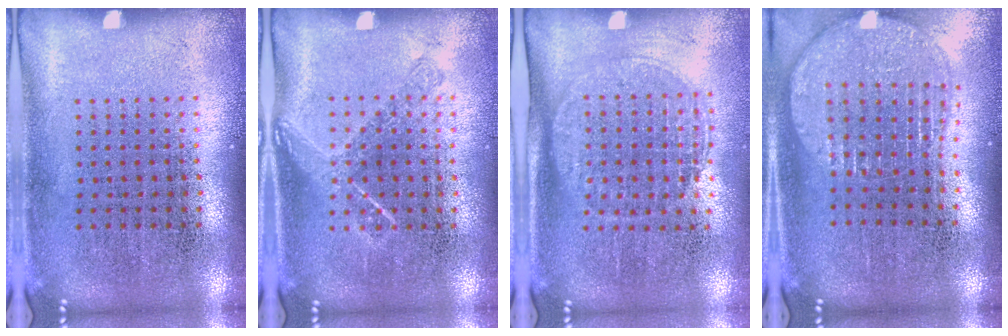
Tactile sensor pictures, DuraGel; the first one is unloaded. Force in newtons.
{"total": 1.2, "press": 1.0, "slide": 0.6}
{"total": 1.5, "press": 1.3, "slide": 0.8}
{"total": 1.9, "press": 1.6, "slide": 1.0}